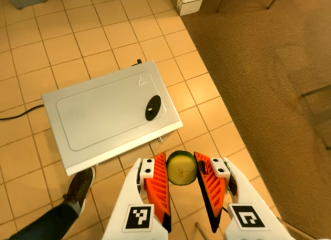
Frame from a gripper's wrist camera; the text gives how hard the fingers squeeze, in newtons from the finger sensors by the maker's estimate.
{"total": 8.2, "left": 8.1, "right": 8.3}